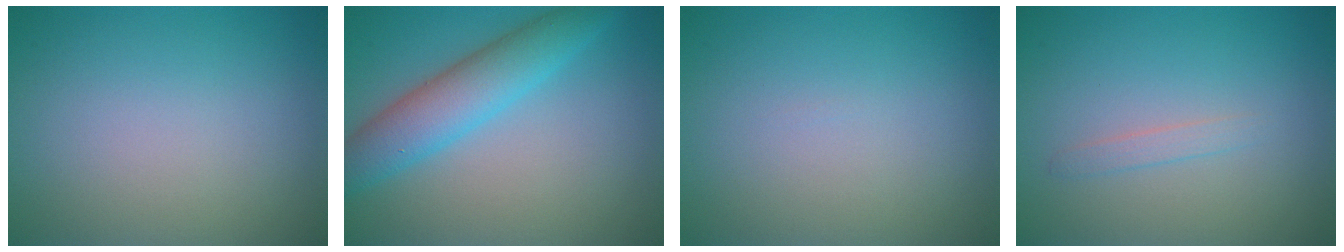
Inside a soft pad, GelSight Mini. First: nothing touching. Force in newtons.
{"total": 5.3, "press": 5.3, "slide": 0.1}
{"total": 0.0}
{"total": 0.9, "press": 0.9, "slide": 0.1}